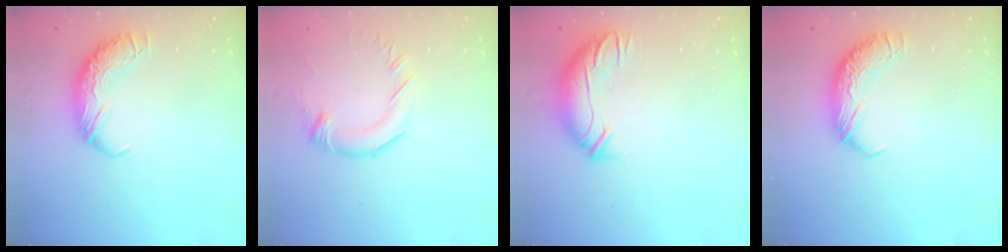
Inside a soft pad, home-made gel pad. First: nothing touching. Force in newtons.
{"total": 1.9, "press": 1.8, "slide": 0.7}
{"total": 3.6, "press": 2.4, "slide": 2.7}
{"total": 0.0}